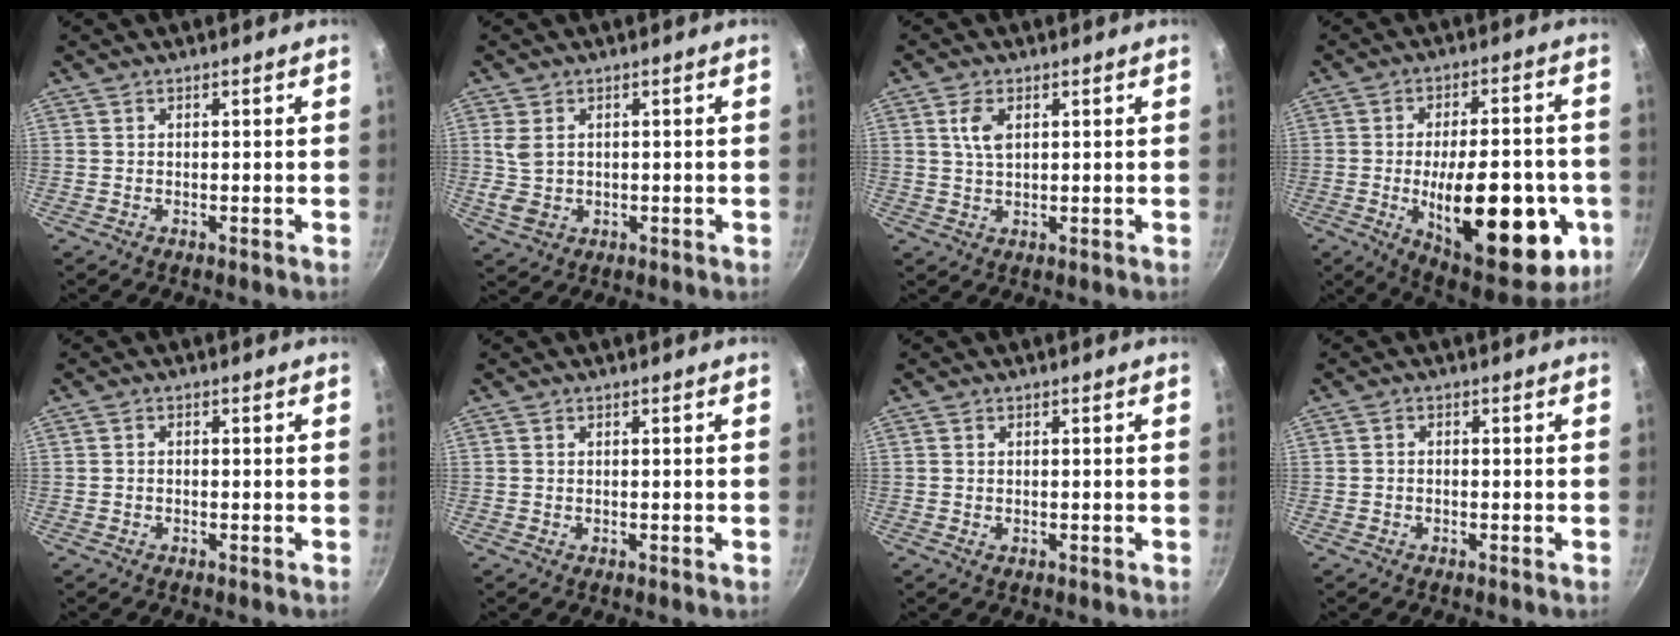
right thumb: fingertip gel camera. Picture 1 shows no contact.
{"total": 4.9, "force": [0.9, 3.6, 3.2], "torque": [-0.062, -0.001, 0.024]}
{"total": 4.3, "force": [1.3, 2.4, 3.3], "torque": [-0.060, -0.002, 0.028]}
{"total": 25.9, "force": [-6.1, 11.3, 22.5], "torque": [-0.279, 0.007, -0.071]}
{"total": 0.8, "force": [-0.3, 0.6, 0.5], "torque": [-0.012, 0.005, -0.006]}
{"total": 0.0}
{"total": 0.6, "force": [-0.1, 0.5, 0.4], "torque": [-0.004, 0.001, -0.002]}
{"total": 1.1, "force": [-0.4, 0.8, 0.6], "torque": [-0.015, 0.006, -0.008]}